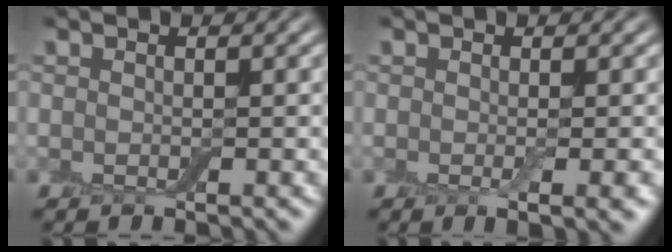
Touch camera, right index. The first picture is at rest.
{"total": 2.3, "force": [-0.3, 0.5, 2.2], "torque": [-0.029, -0.005, -0.005]}